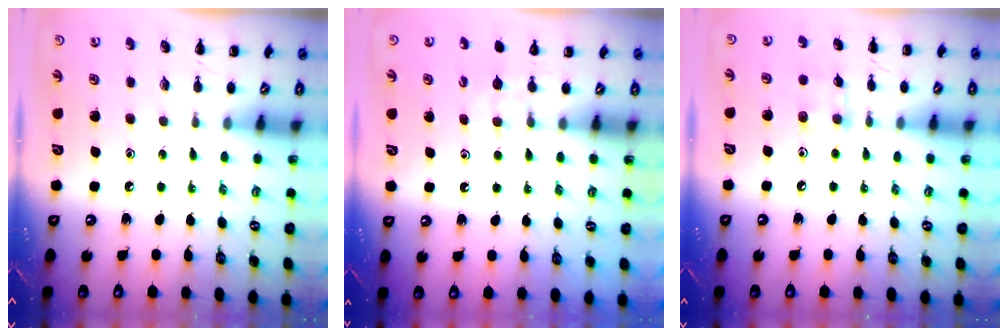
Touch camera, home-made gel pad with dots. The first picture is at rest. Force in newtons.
{"total": 4.6, "press": 4.3, "slide": 1.5}
{"total": 4.8, "press": 4.6, "slide": 1.4}